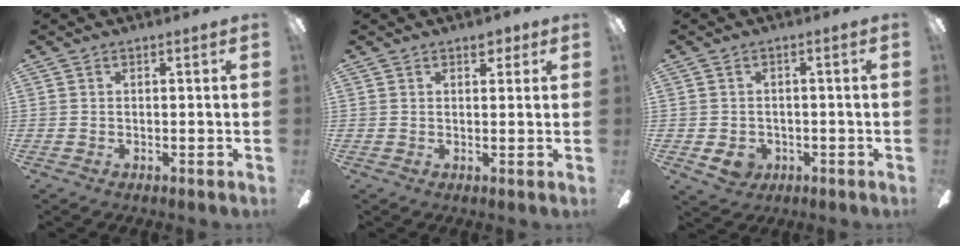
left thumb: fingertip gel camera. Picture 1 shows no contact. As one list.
[{"total": 3.0, "force": [2.0, 1.7, 1.4], "torque": [0.002, -0.008, 0.028]}, {"total": 3.7, "force": [-1.1, 3.0, 1.9], "torque": [-0.046, 0.003, -0.020]}]